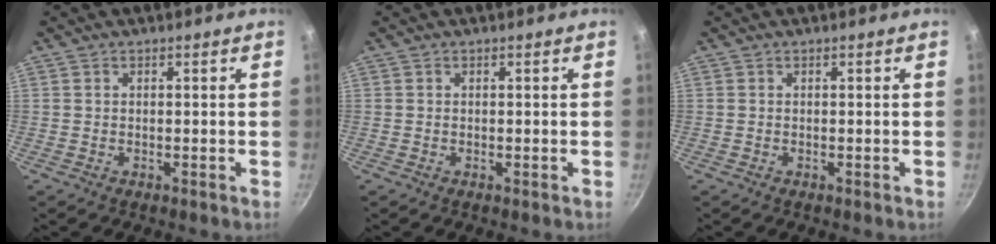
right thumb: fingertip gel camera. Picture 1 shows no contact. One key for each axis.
{"total": 0.0}
{"total": 0.0}